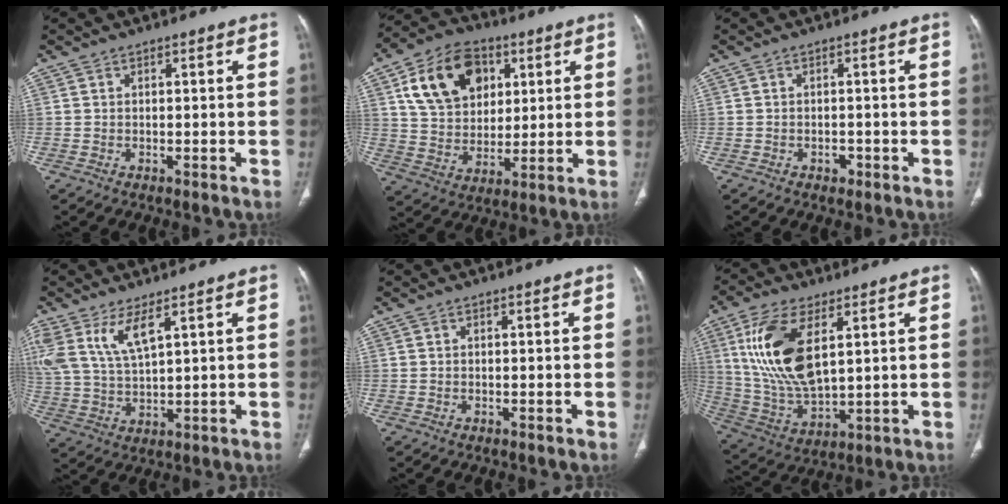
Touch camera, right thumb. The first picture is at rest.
{"total": 17.1, "force": [6.4, 12.2, 10.2], "torque": [-0.148, -0.006, 0.115]}
{"total": 1.5, "force": [-0.7, 1.1, 0.7], "torque": [-0.006, 0.005, -0.008]}
{"total": 9.4, "force": [5.1, 3.2, 7.1], "torque": [-0.158, -0.015, 0.116]}
{"total": 0.0}
{"total": 17.1, "force": [5.5, 8.0, 14.0], "torque": [-0.282, -0.021, 0.117]}